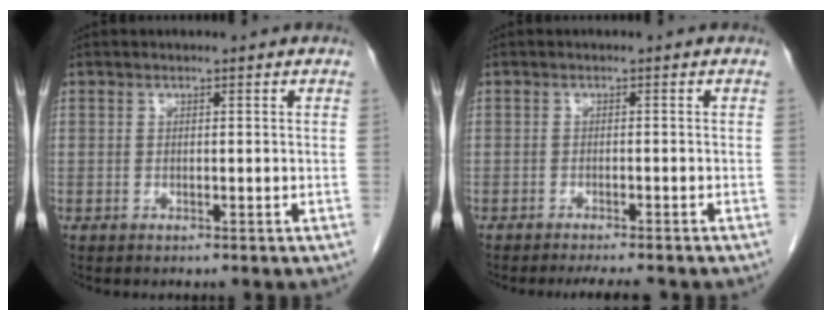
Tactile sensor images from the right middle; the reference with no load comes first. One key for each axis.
{"total": 5.4, "fx": -4.8, "fy": 0.6, "fz": 2.5, "tx": -0.026, "ty": -0.008, "tz": -0.065}